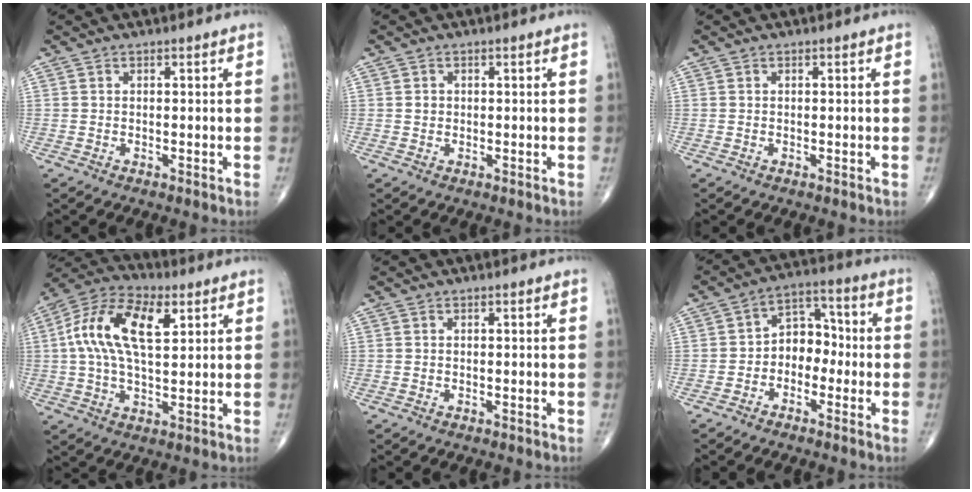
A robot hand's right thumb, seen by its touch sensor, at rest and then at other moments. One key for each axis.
{"total": 1.0, "fx": 0.1, "fy": 0.9, "fz": 0.4, "tx": -0.003, "ty": 0.002, "tz": 0.003}
{"total": 0.0}
{"total": 15.9, "fx": 4.2, "fy": 7.8, "fz": 13.2, "tx": -0.247, "ty": 0.014, "tz": 0.069}
{"total": 0.0}
{"total": 7.4, "fx": -1.6, "fy": 5.5, "fz": 4.6, "tx": -0.037, "ty": 0.040, "tz": -0.045}